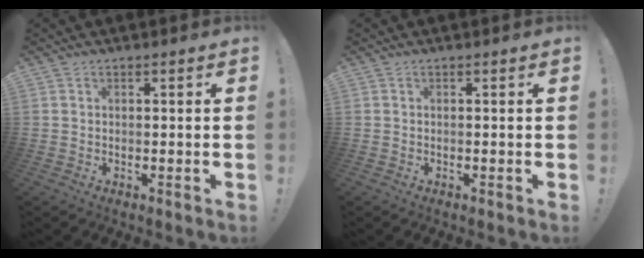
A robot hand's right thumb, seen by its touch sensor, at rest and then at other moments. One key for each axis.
{"total": 0.0}